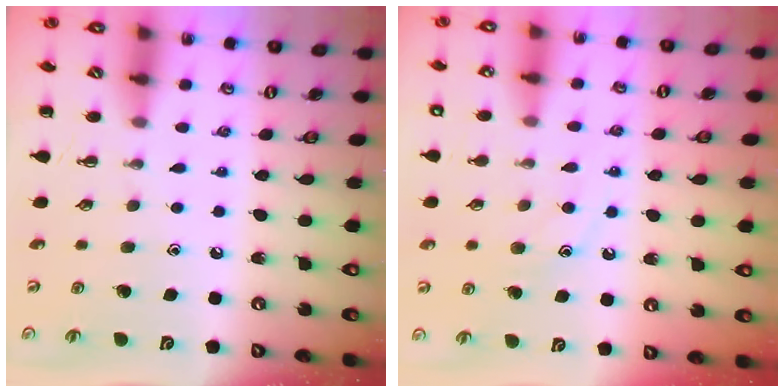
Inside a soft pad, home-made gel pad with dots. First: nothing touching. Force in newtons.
{"total": 9.5, "press": 9.5, "slide": 1.3}